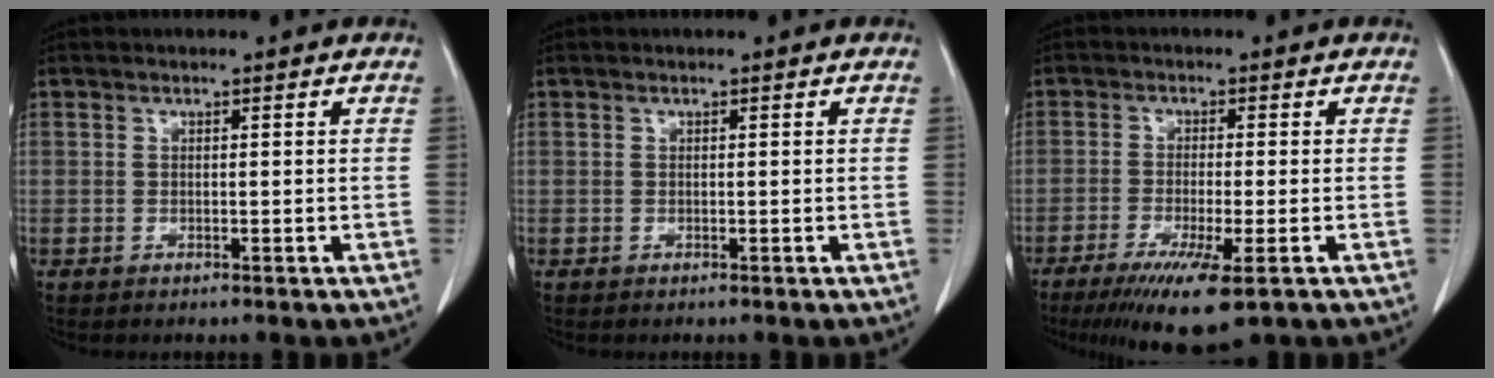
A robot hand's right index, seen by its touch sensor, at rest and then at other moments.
{"total": 0.0}
{"total": 9.4, "force": [-5.4, 0.7, 7.6], "torque": [-0.130, -0.030, -0.083]}